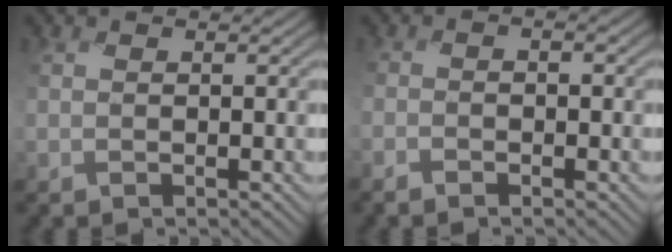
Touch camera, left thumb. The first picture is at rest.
{"total": 1.2, "force": [-1.1, -0.1, -0.3], "torque": [0.011, 0.003, -0.030]}